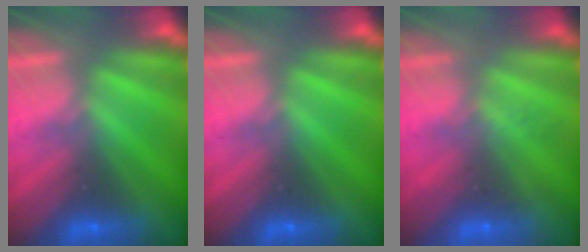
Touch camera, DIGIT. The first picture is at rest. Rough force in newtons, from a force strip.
{"total": 0.0}
{"total": 2.1}